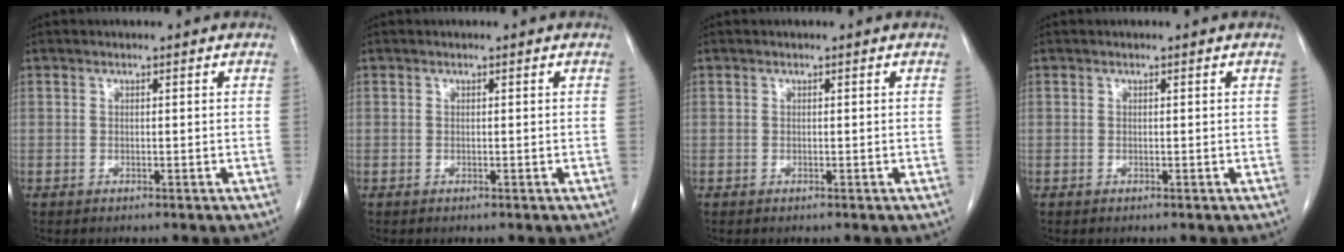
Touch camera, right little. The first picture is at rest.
{"total": 0.0}
{"total": 0.0}
{"total": 0.0}